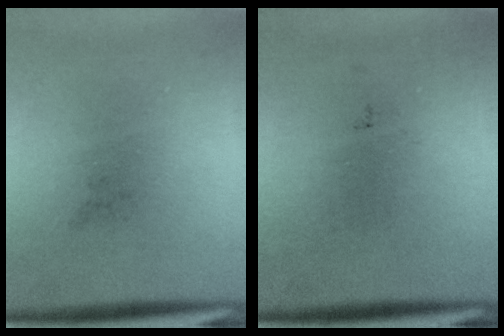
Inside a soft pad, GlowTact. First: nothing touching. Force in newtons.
{"total": 0.0}